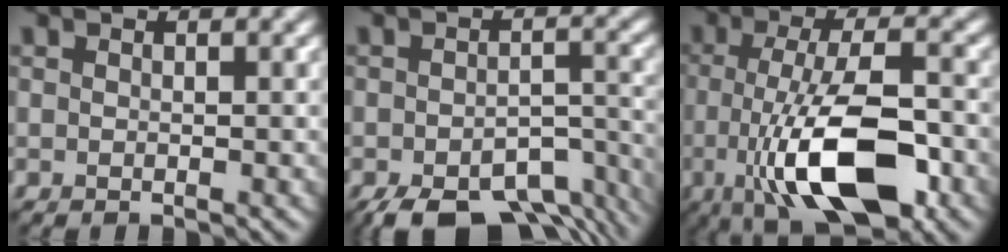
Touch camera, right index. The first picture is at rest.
{"total": 9.7, "force": [-7.2, 3.9, 5.2], "torque": [-0.065, -0.025, -0.100]}
{"total": 10.5, "force": [-3.3, 3.3, 9.3], "torque": [-0.158, 0.000, -0.056]}